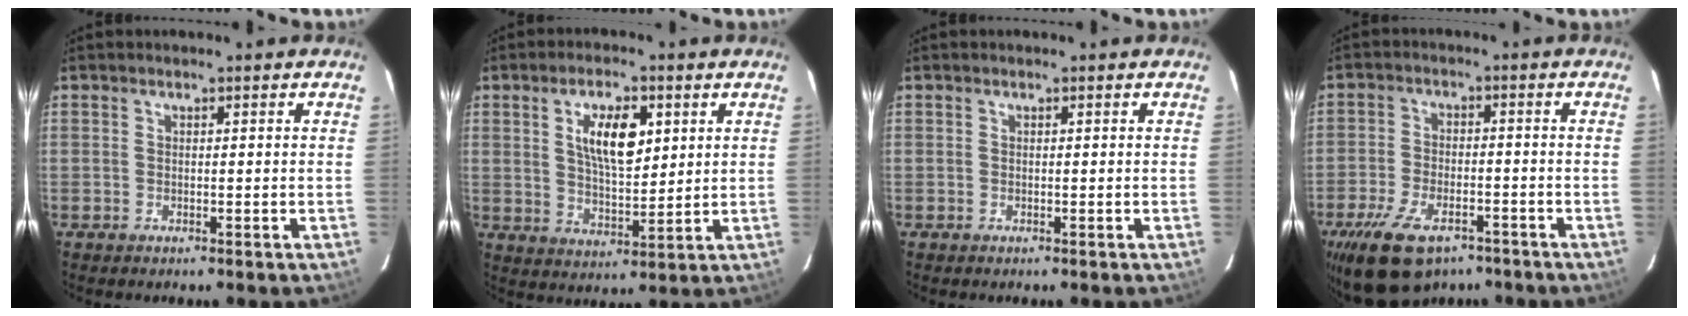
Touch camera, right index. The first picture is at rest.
{"total": 9.6, "force": [3.3, 4.1, 8.0], "torque": [-0.140, 0.005, 0.063]}
{"total": 0.0}
{"total": 14.6, "force": [-9.6, 7.2, 8.3], "torque": [-0.187, -0.020, -0.162]}